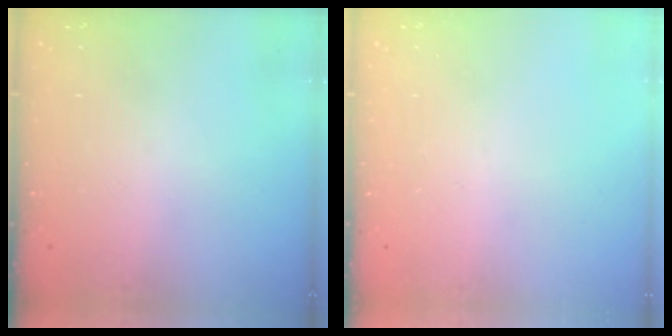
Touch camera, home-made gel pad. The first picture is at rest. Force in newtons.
{"total": 0.0}